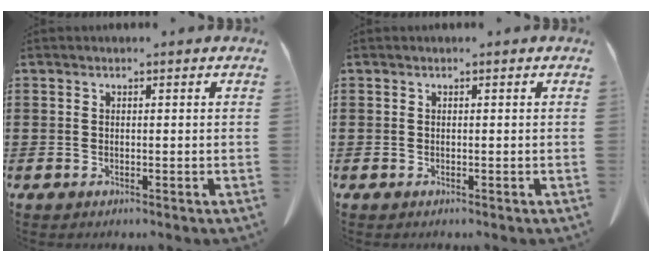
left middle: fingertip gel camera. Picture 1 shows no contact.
{"total": 0.0}